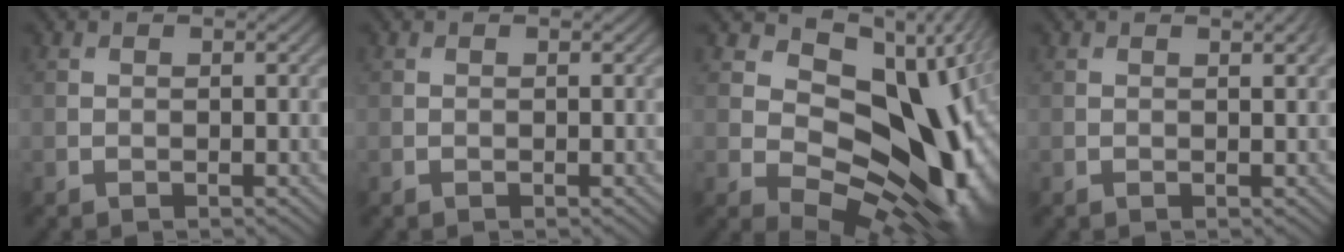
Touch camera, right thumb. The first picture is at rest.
{"total": 0.0}
{"total": 18.0, "force": [3.6, 11.2, 13.6], "torque": [-0.166, -0.004, 0.074]}
{"total": 1.4, "force": [0.8, 0.2, 1.1], "torque": [-0.014, 0.000, 0.011]}